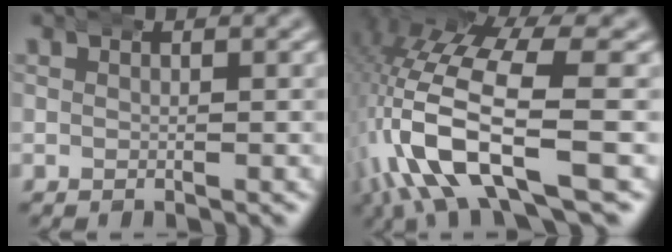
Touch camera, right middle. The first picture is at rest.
{"total": 9.5, "force": [-1.9, 4.2, 8.3], "torque": [-0.185, -0.017, -0.020]}